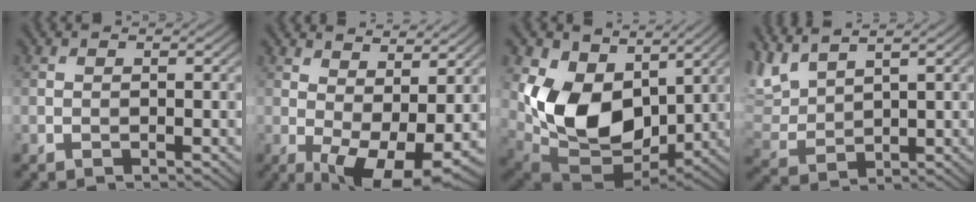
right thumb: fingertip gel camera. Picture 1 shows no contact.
{"total": 9.0, "force": [1.2, 3.9, 8.0], "torque": [-0.117, -0.007, 0.031]}
{"total": 12.8, "force": [3.1, 9.2, 8.5], "torque": [-0.189, -0.016, 0.058]}
{"total": 6.4, "force": [5.0, 1.9, 3.5], "torque": [-0.104, 0.012, 0.106]}